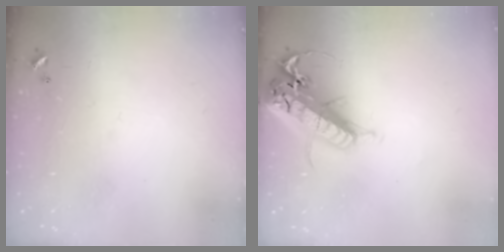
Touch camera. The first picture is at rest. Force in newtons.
{"total": 26.2, "press": 25.6, "slide": 5.5}